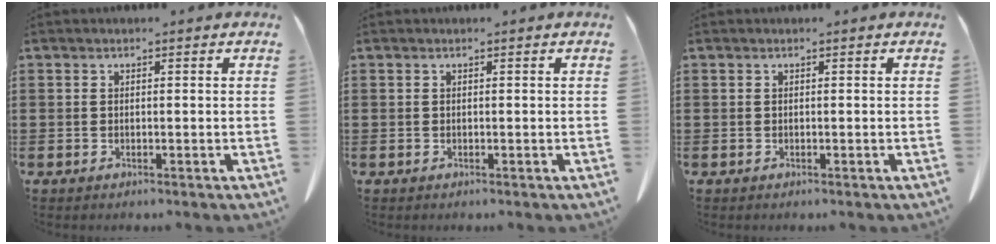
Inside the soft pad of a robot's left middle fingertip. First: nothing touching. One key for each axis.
{"total": 0.0}
{"total": 0.0}